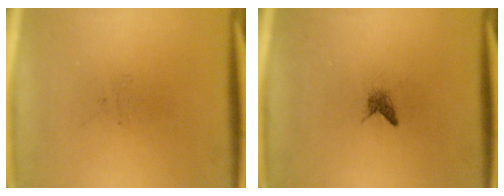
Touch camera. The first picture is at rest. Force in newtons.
{"total": 1.0}